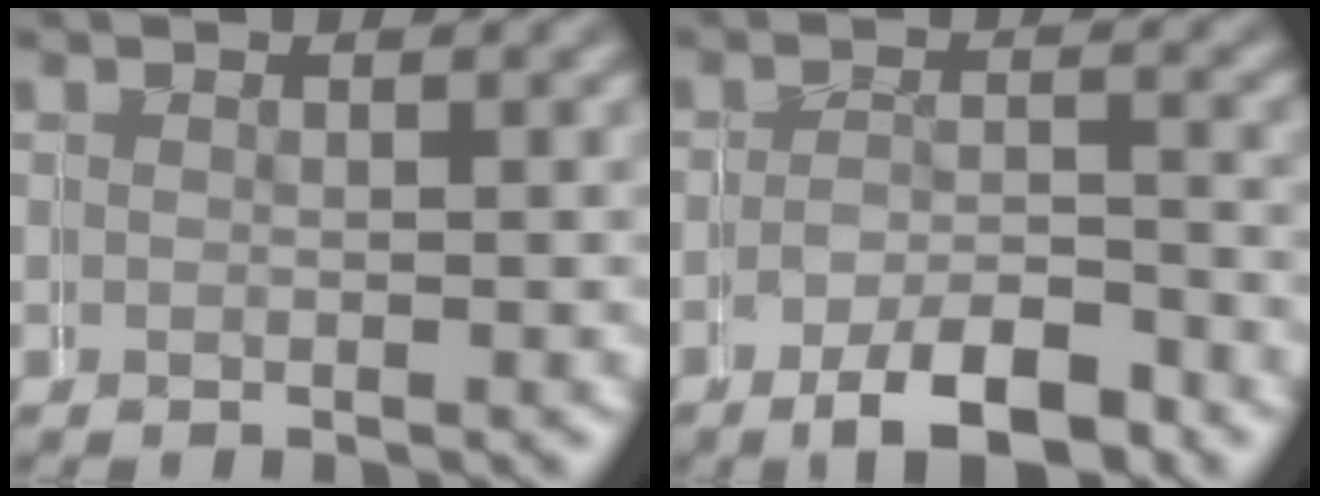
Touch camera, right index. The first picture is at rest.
{"total": 5.1, "force": [-3.9, 2.2, 2.4], "torque": [-0.030, -0.012, -0.065]}